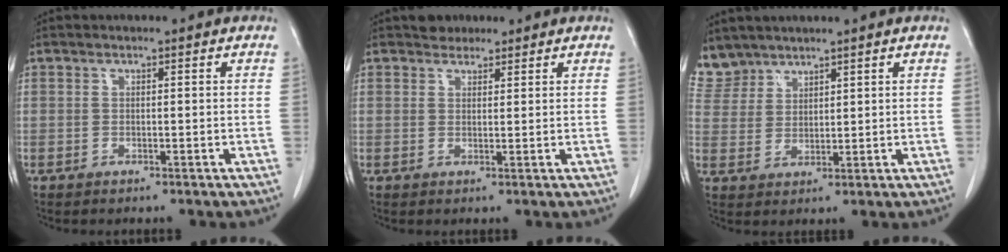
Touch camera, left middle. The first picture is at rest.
{"total": 2.3, "force": [1.9, 1.2, 0.2], "torque": [-0.007, 0.009, 0.030]}
{"total": 5.1, "force": [4.7, 1.9, -0.4], "torque": [0.007, 0.005, 0.106]}